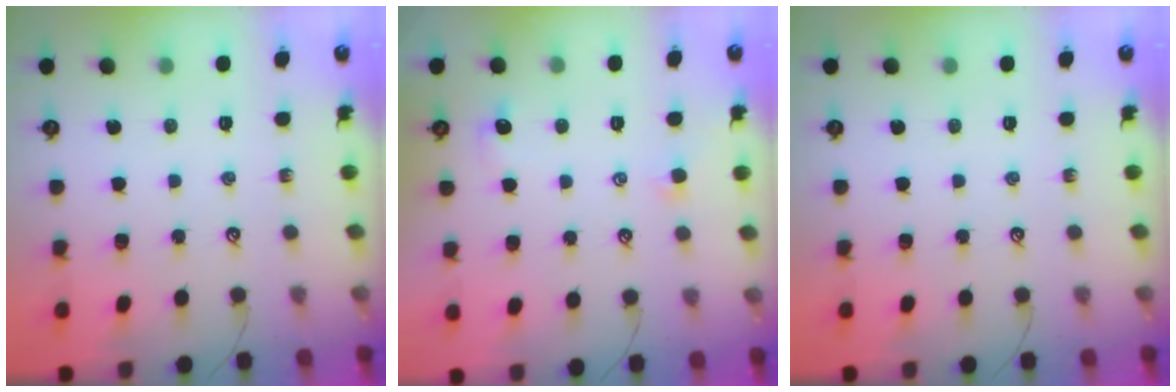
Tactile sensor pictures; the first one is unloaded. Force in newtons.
{"total": 1.0, "press": 0.7, "slide": 0.7}
{"total": 0.0}